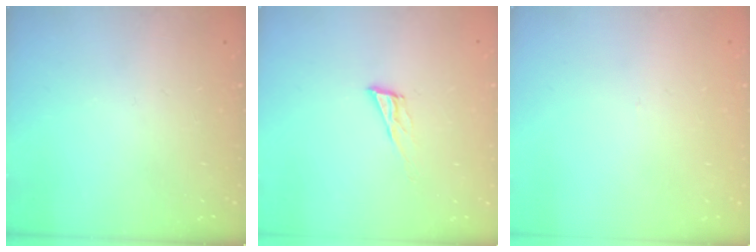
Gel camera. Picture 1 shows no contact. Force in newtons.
{"total": 8.7, "press": 8.3, "slide": 2.6}
{"total": 2.7, "press": 2.7, "slide": 0.3}